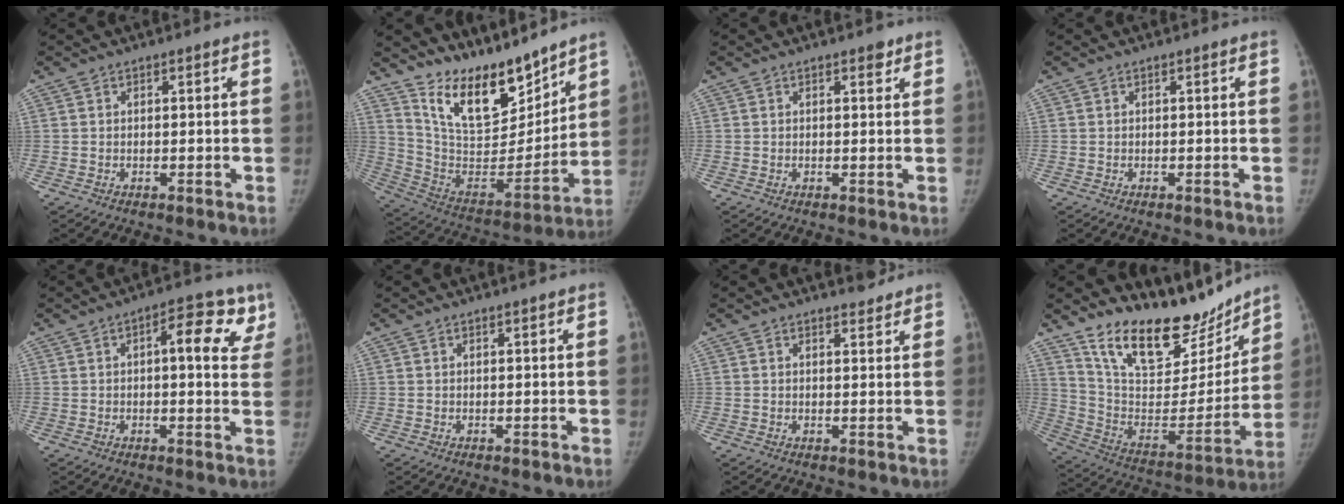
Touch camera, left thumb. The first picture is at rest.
{"total": 19.5, "force": [15.4, 7.5, 9.3], "torque": [-0.103, -0.103, 0.277]}
{"total": 1.4, "force": [1.0, 0.7, 0.8], "torque": [0.000, -0.004, 0.010]}
{"total": 0.0}
{"total": 10.6, "force": [3.9, 4.5, 8.7], "torque": [-0.075, 0.000, 0.039]}
{"total": 0.5, "force": [0.4, -0.1, 0.3], "torque": [-0.003, -0.001, 0.008]}
{"total": 2.3, "force": [2.2, 0.7, 0.5], "torque": [0.008, -0.016, 0.028]}
{"total": 24.1, "force": [19.4, 9.4, 10.8], "torque": [-0.119, -0.109, 0.318]}